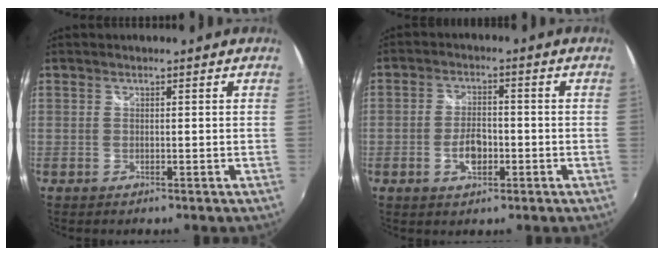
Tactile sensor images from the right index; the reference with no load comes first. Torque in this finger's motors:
{"motor_torque": [0.87, -0.02, 0.12, 0.04]}